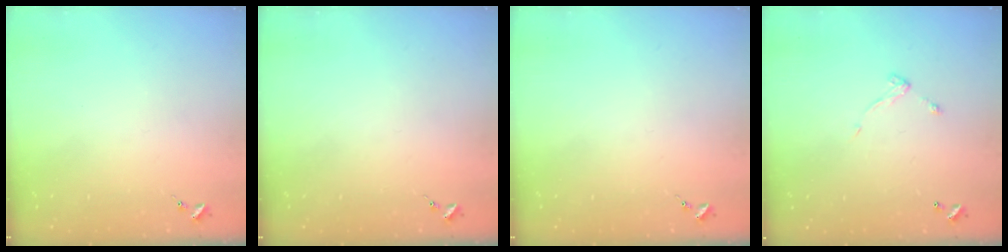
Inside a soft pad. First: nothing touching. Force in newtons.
{"total": 0.0}
{"total": 0.0}
{"total": 5.4, "press": 5.4, "slide": 0.4}